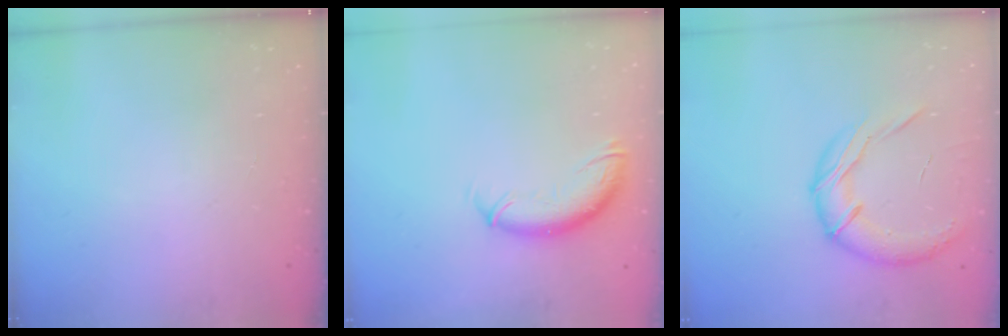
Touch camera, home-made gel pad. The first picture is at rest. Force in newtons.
{"total": 10.4, "press": 10.3, "slide": 0.9}
{"total": 14.9, "press": 14.7, "slide": 2.3}